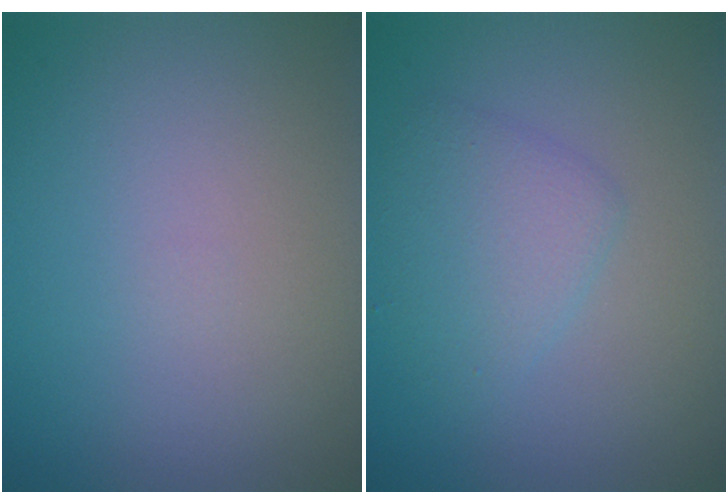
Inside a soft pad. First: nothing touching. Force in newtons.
{"total": 2.8, "press": 2.8, "slide": 0.2}